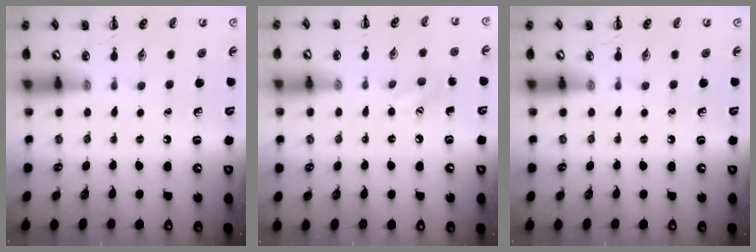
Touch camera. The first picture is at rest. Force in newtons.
{"total": 6.7, "press": 6.6, "slide": 1.5}
{"total": 0.0}